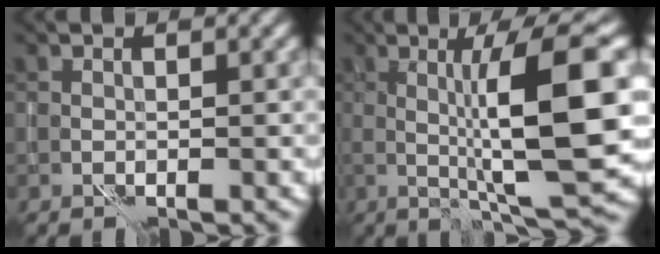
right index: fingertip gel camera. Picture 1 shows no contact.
{"total": 10.3, "force": [0.5, 1.4, 10.2], "torque": [-0.150, 0.005, 0.016]}